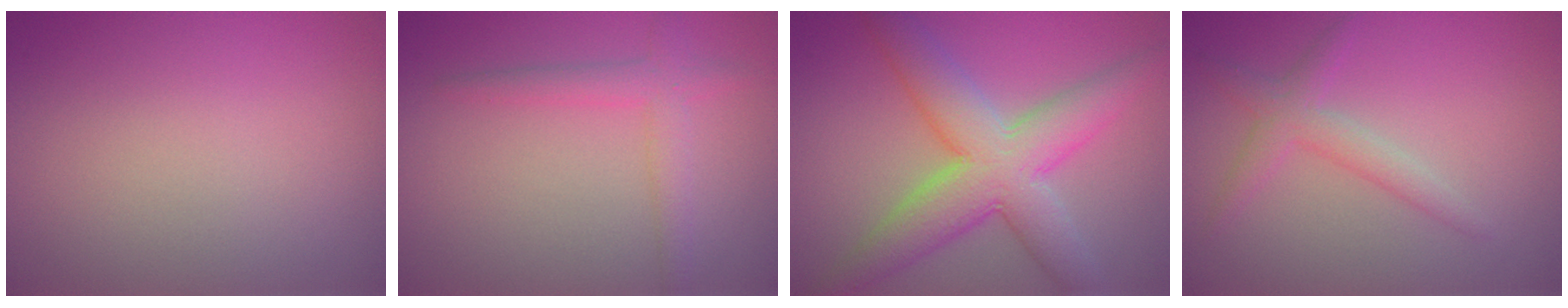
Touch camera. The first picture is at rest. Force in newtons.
{"total": 2.7, "press": 2.7, "slide": 0.0}
{"total": 8.0, "press": 8.0, "slide": 0.5}
{"total": 2.4, "press": 2.4, "slide": 0.0}